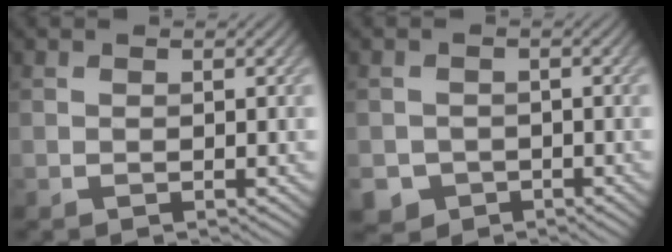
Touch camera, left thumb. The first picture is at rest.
{"total": 3.1, "force": [-1.6, 2.5, 0.6], "torque": [-0.012, -0.009, -0.033]}